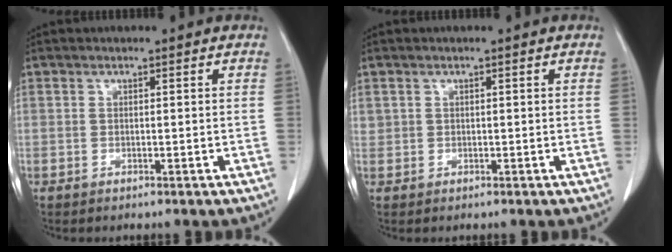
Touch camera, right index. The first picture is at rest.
{"total": 0.8, "force": [0.4, 0.7, 0.1], "torque": [0.008, 0.006, 0.006]}